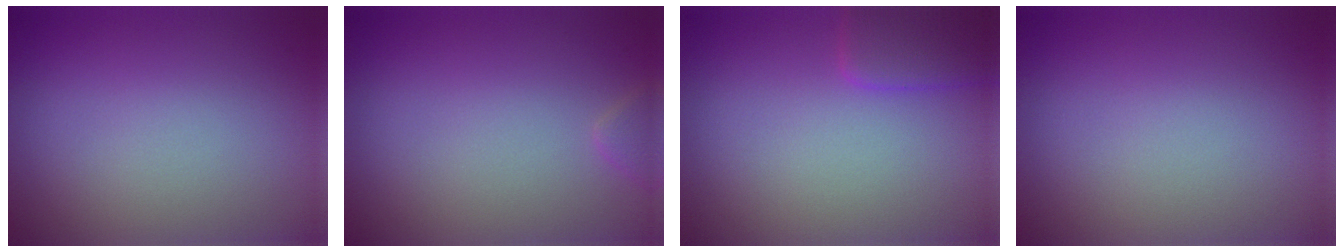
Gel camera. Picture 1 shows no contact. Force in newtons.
{"total": 1.0, "press": 1.0, "slide": 0.1}
{"total": 2.6, "press": 2.6, "slide": 0.2}
{"total": 0.0}